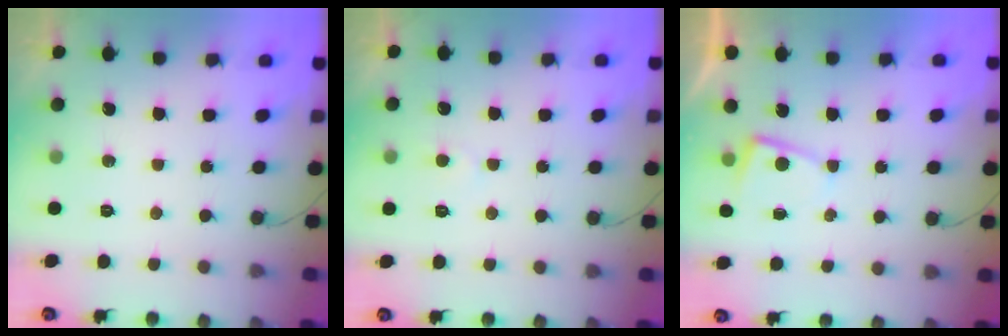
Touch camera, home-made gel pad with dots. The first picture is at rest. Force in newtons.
{"total": 2.8, "press": 2.8, "slide": 0.2}
{"total": 2.7, "press": 2.7, "slide": 0.3}